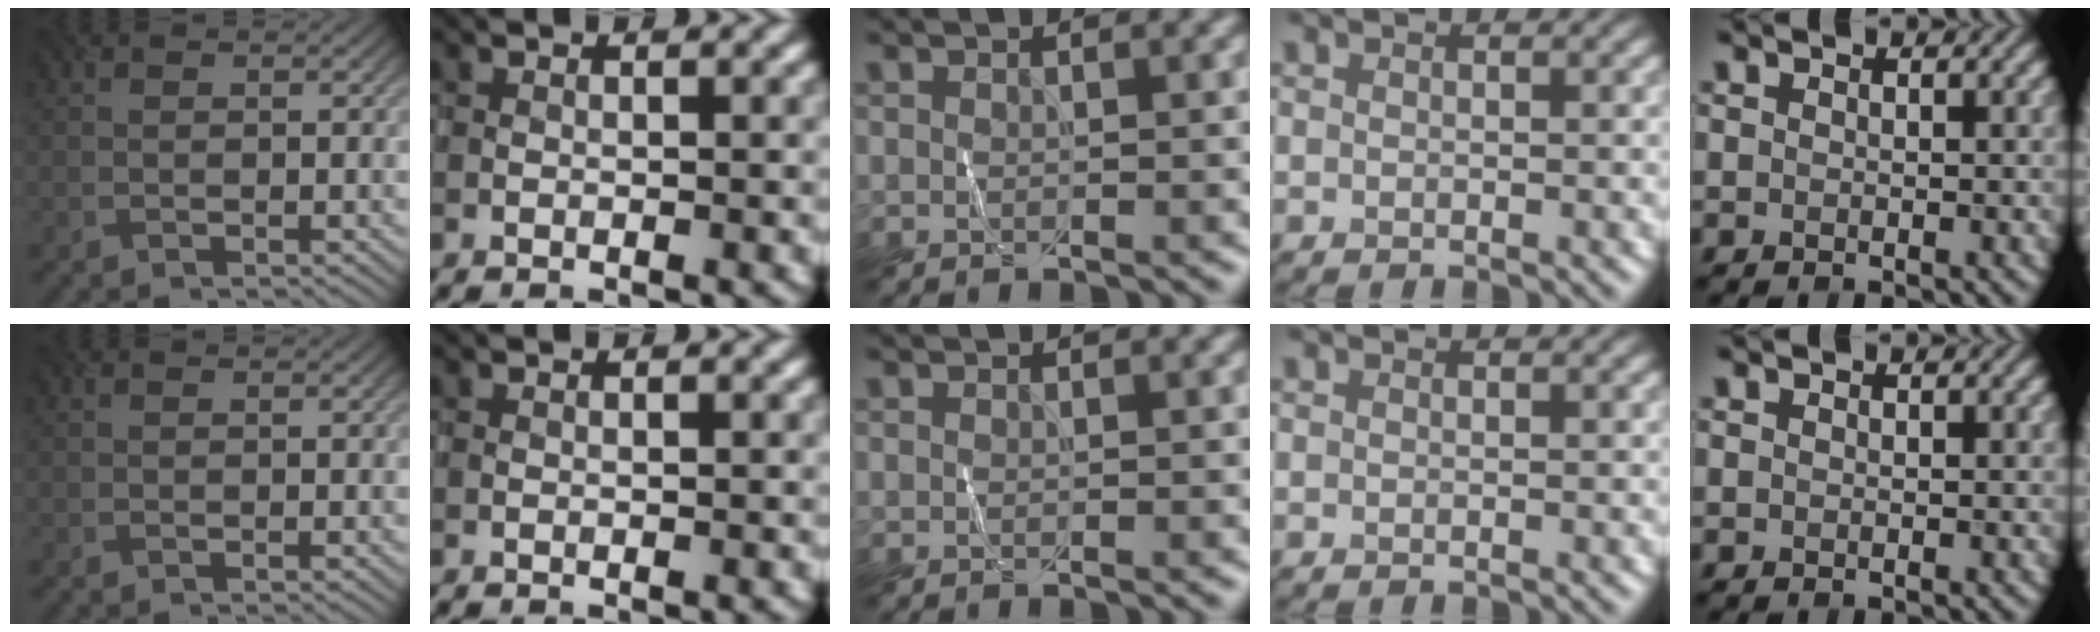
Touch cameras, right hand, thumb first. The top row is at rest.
{}